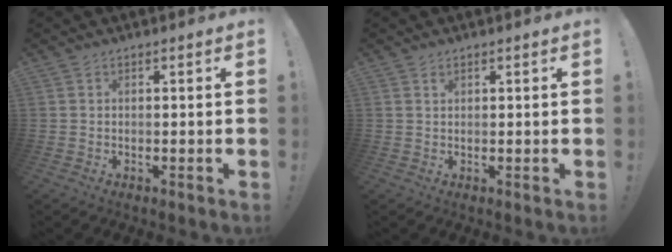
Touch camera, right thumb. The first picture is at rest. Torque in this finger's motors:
{"motor_torque": [0.17, 0.07, 0.13, -0.06, 0.00]}